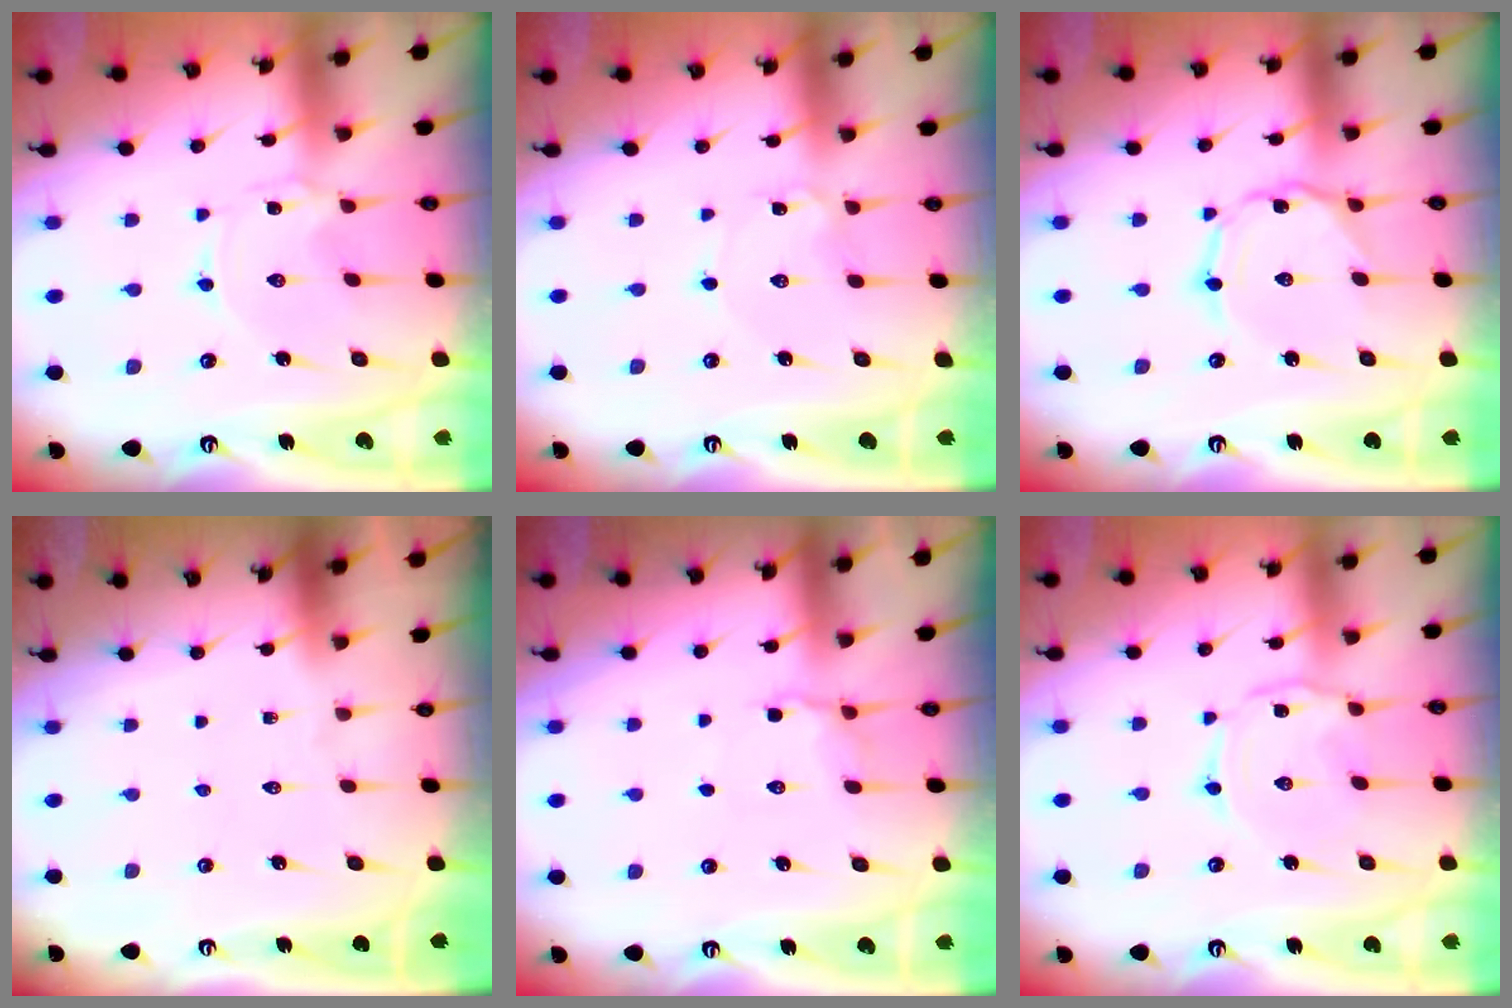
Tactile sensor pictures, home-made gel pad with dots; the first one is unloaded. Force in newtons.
{"total": 1.6, "press": 1.6, "slide": 0.2}
{"total": 1.7, "press": 1.7, "slide": 0.3}
{"total": 0.0}
{"total": 5.7, "press": 5.3, "slide": 1.9}
{"total": 2.8, "press": 2.8, "slide": 0.4}